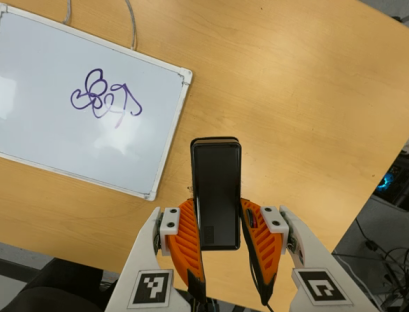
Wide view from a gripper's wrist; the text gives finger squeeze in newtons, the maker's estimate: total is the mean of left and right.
{"total": 5.5, "left": 4.2, "right": 6.7}